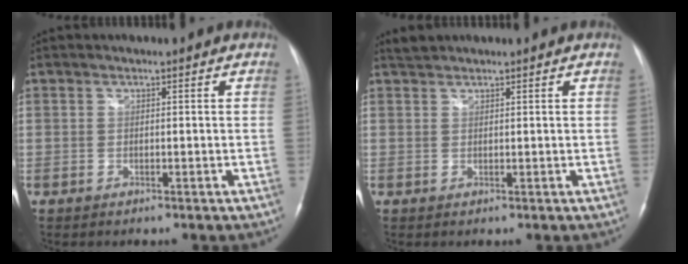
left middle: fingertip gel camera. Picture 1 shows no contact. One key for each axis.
{"total": 1.5, "fx": 1.5, "fy": 0.2, "fz": 0.1, "tx": -0.010, "ty": 0.010, "tz": 0.032}